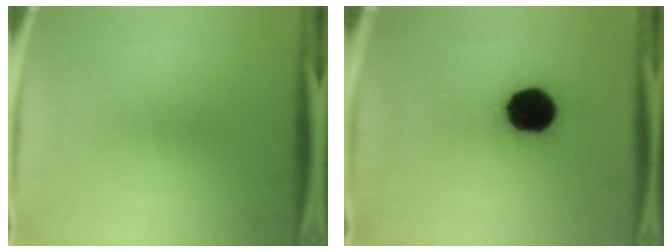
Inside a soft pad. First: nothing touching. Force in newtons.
{"total": 18.5}